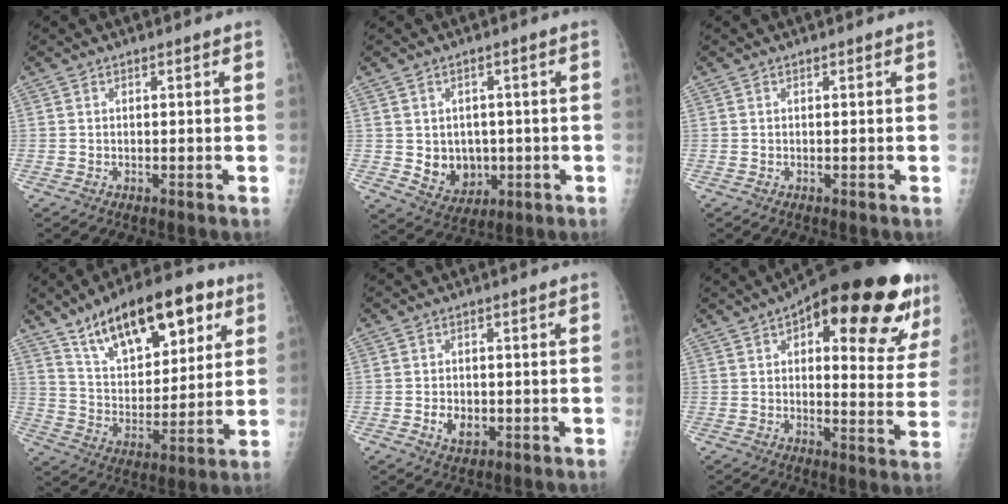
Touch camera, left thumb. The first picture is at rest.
{"total": 7.6, "force": [-0.7, 6.2, 4.2], "torque": [-0.030, -0.004, 0.008]}
{"total": 0.0}
{"total": 21.9, "force": [12.2, 10.0, 15.1], "torque": [-0.198, -0.033, 0.207]}
{"total": 3.8, "force": [-0.9, 2.7, 2.5], "torque": [-0.034, 0.001, -0.009]}
{"total": 26.2, "force": [13.2, 9.7, 20.4], "torque": [-0.240, -0.011, 0.176]}